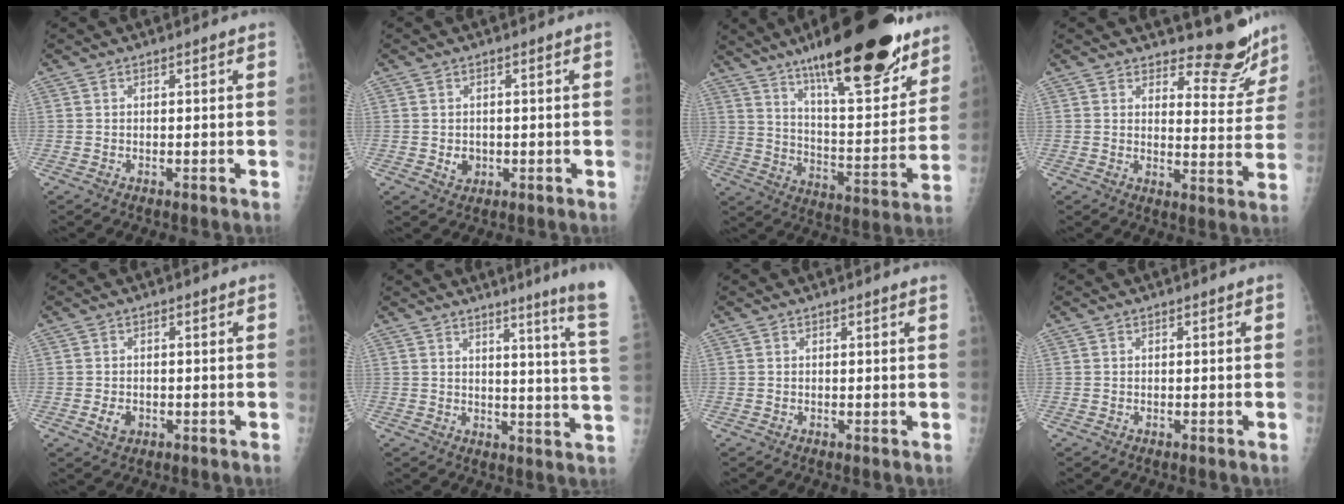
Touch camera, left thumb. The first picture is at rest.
{"total": 2.4, "force": [-0.3, 2.1, 1.2], "torque": [-0.009, 0.001, 0.004]}
{"total": 28.8, "force": [19.3, 7.8, 19.9], "torque": [-0.268, -0.075, 0.301]}
{"total": 9.3, "force": [8.8, 2.8, 1.2], "torque": [0.018, -0.089, 0.103]}
{"total": 2.6, "force": [-0.7, 2.0, 1.5], "torque": [-0.022, 0.000, -0.008]}
{"total": 14.2, "force": [10.3, -1.8, 9.7], "torque": [-0.117, -0.089, 0.109]}
{"total": 0.6, "force": [0.6, -0.1, 0.3], "torque": [-0.018, -0.004, 0.005]}
{"total": 0.0}